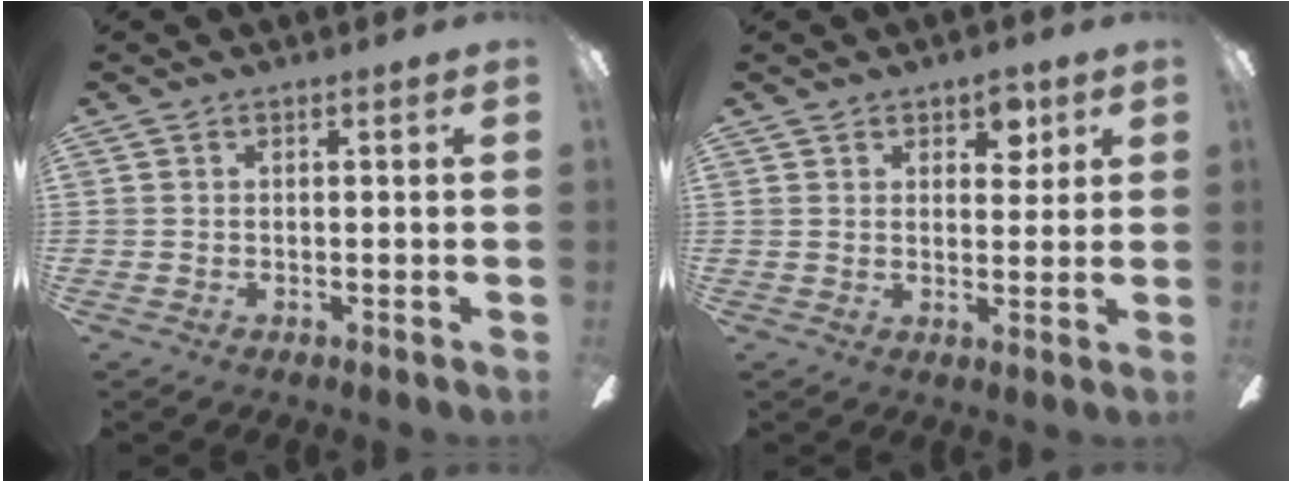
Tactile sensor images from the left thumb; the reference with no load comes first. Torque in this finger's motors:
{"motor_torque": [-0.04, 0.15, 0.05, 0.05, -0.03]}